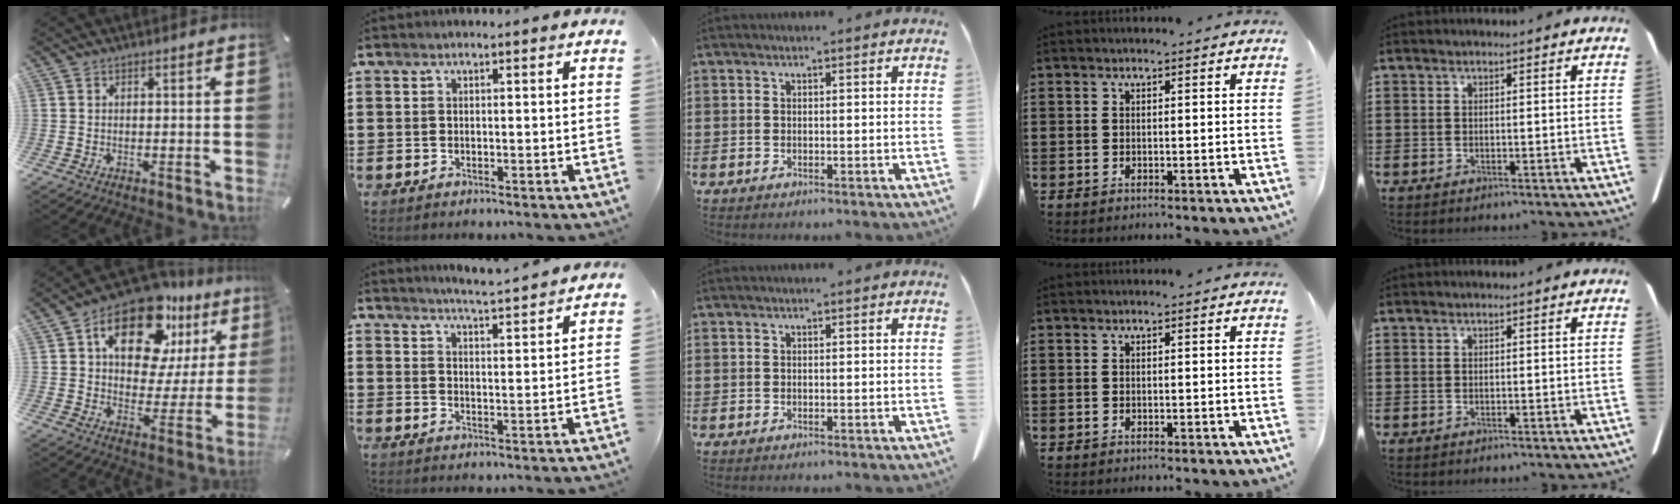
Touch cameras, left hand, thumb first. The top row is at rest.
{"thumb": {"total": 17.9, "force": [10.5, 9.9, 10.5], "torque": [-0.165, -0.058, 0.181]}, "index": {"total": 4.2, "force": [4.0, -0.9, 0.6], "torque": [-0.028, -0.029, 0.068]}}